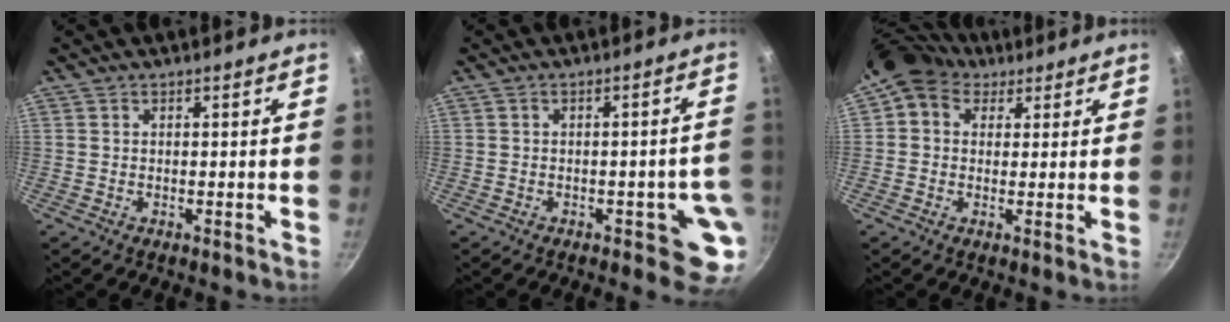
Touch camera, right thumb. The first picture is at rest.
{"total": 6.7, "force": [-2.2, 3.0, 5.6], "torque": [-0.016, 0.023, -0.023]}
{"total": 7.6, "force": [4.1, 5.8, 2.6], "torque": [-0.027, 0.000, 0.056]}